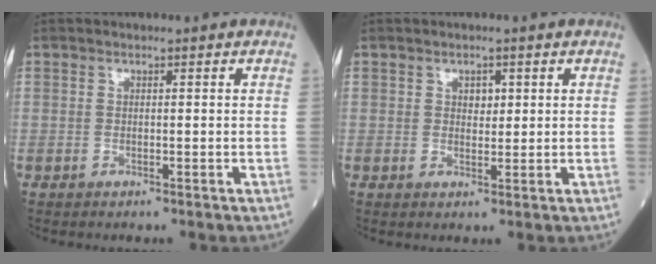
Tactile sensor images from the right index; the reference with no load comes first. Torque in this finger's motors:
{"motor_torque": [0.02, 0.04, -0.01, 0.00]}